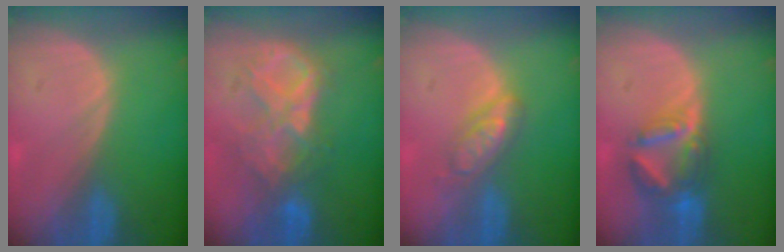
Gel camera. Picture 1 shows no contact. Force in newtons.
{"total": 8.8, "press": 7.7, "slide": 4.2}
{"total": 4.6, "press": 4.5, "slide": 0.3}
{"total": 7.2, "press": 6.3, "slide": 3.4}